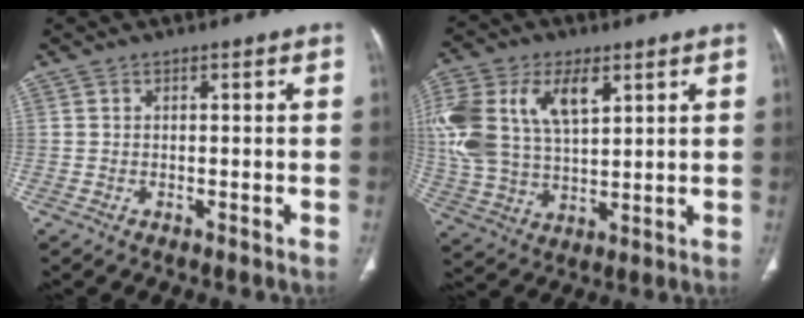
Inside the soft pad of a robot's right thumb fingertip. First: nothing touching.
{"total": 21.2, "force": [7.2, 12.4, 15.6], "torque": [-0.350, 0.009, 0.136]}